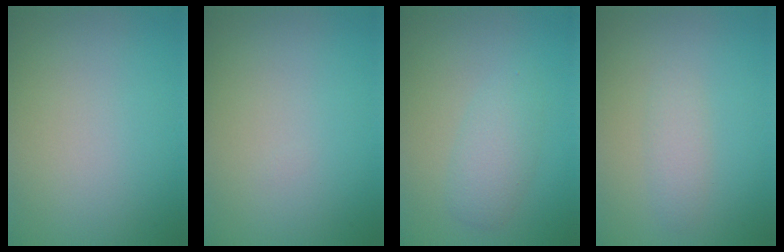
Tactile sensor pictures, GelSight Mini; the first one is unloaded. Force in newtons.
{"total": 0.0}
{"total": 2.5, "press": 2.5, "slide": 0.0}
{"total": 1.4, "press": 1.4, "slide": 0.0}